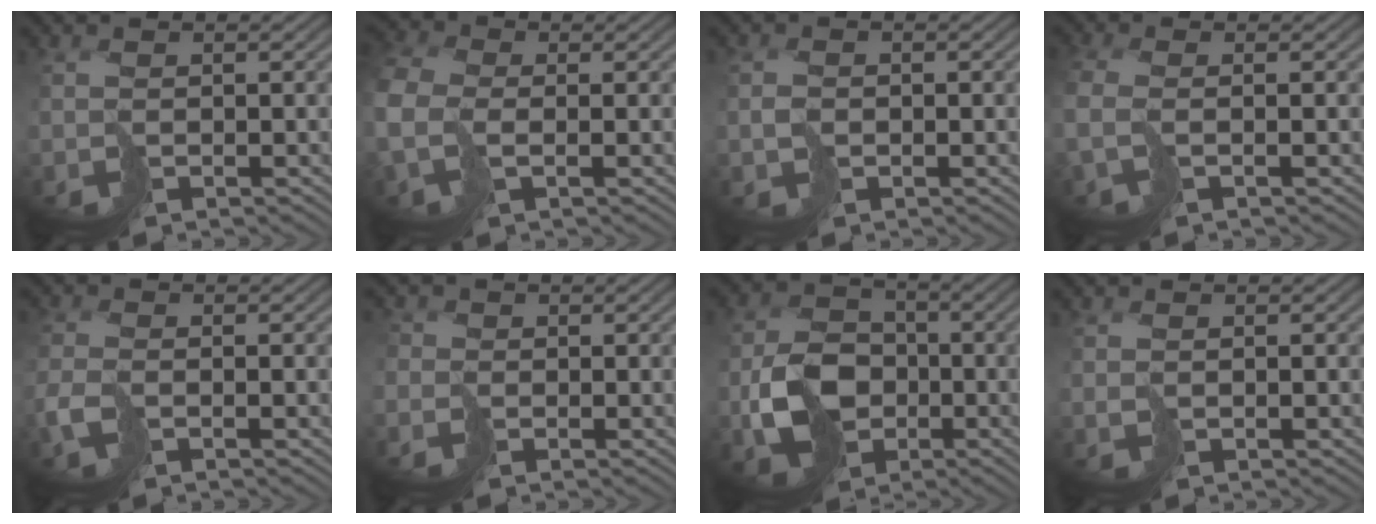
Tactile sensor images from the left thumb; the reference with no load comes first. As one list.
[{"total": 6.7, "force": [-0.5, 4.6, 4.9], "torque": [-0.165, -0.006, -0.009]}, {"total": 1.2, "force": [0.0, 1.1, 0.5], "torque": [-0.004, -0.002, 0.005]}, {"total": 3.3, "force": [-0.5, 1.6, 2.8], "torque": [-0.078, -0.012, -0.014]}, {"total": 3.3, "force": [-1.4, 1.7, 2.5], "torque": [-0.068, -0.011, -0.032]}, {"total": 2.1, "force": [-0.8, 1.9, 0.7], "torque": [-0.018, -0.005, -0.017]}, {"total": 8.8, "force": [-2.4, 7.0, 4.7], "torque": [-0.098, -0.014, -0.047]}, {"total": 0.7, "force": [0.3, 0.3, 0.5], "torque": [-0.011, -0.005, 0.012]}]